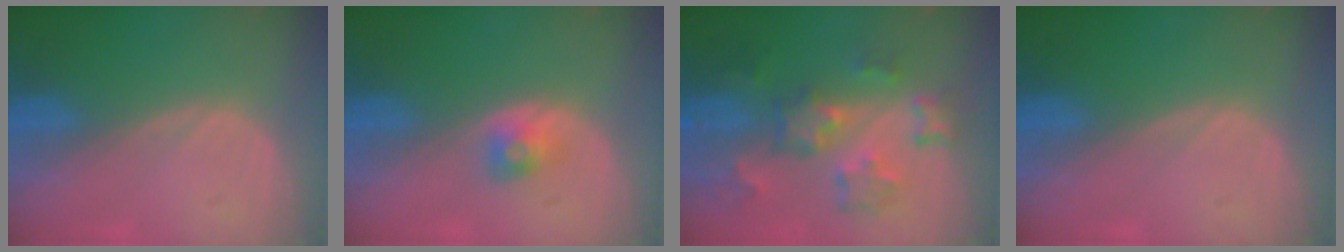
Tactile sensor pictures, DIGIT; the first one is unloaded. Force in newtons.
{"total": 2.6, "press": 2.4, "slide": 1.0}
{"total": 9.0, "press": 7.9, "slide": 4.2}
{"total": 0.0}